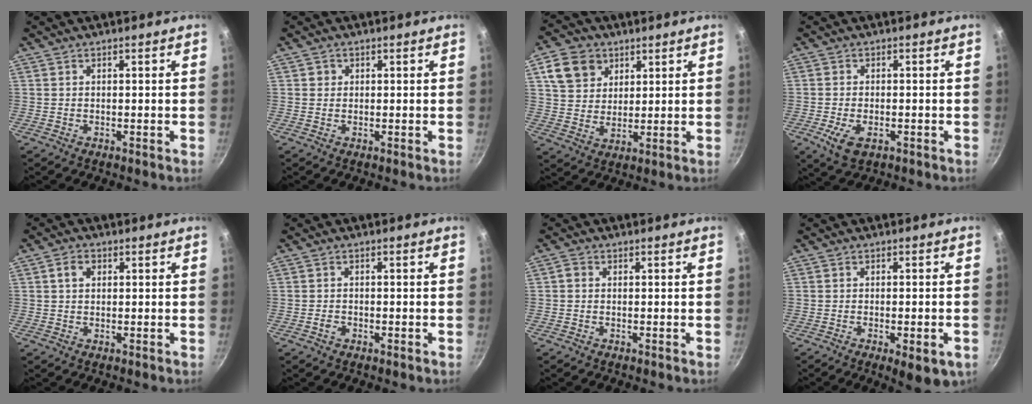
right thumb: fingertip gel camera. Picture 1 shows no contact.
{"total": 1.2, "force": [0.2, 1.2, 0.2], "torque": [0.004, 0.001, 0.001]}
{"total": 9.8, "force": [4.5, 7.6, 4.2], "torque": [-0.050, -0.006, 0.081]}
{"total": 5.4, "force": [-2.0, 2.9, 4.1], "torque": [-0.076, -0.003, -0.033]}
{"total": 2.9, "force": [0.7, 2.2, 1.7], "torque": [-0.023, 0.004, 0.009]}
{"total": 1.5, "force": [-0.8, 0.9, 0.8], "torque": [-0.019, 0.004, -0.017]}
{"total": 1.1, "force": [-0.2, 0.9, 0.6], "torque": [-0.012, 0.005, -0.006]}
{"total": 6.7, "force": [-2.6, 2.2, 5.8], "torque": [-0.070, 0.002, -0.031]}